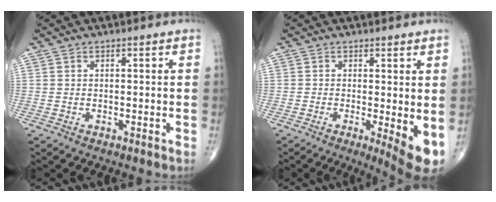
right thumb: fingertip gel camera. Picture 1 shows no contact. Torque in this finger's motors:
{"motor_torque": [-0.48, 0.40, 0.11, -0.14, 0.05]}